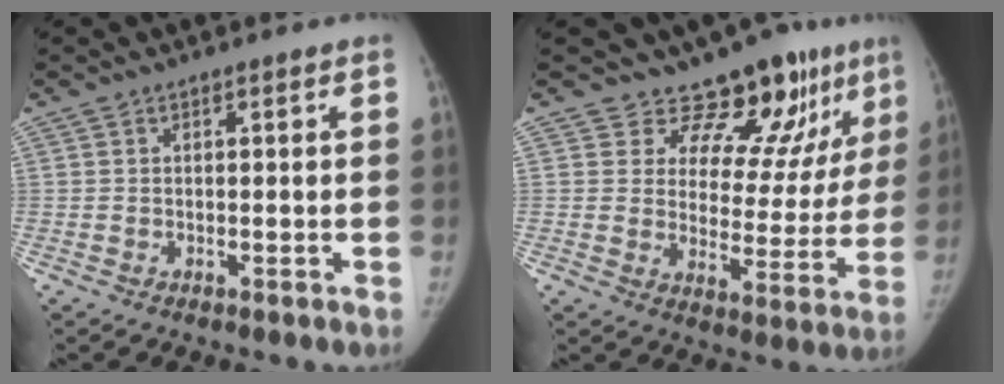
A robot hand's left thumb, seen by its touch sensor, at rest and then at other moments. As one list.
[{"total": 14.6, "force": [11.6, 6.6, 5.9], "torque": [-0.021, -0.085, 0.151]}]